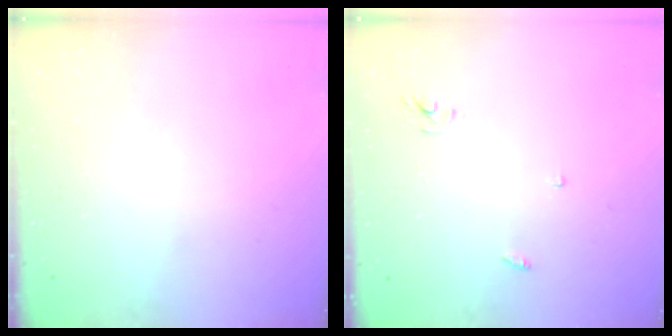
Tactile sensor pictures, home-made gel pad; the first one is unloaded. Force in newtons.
{"total": 2.5, "press": 2.5, "slide": 0.1}